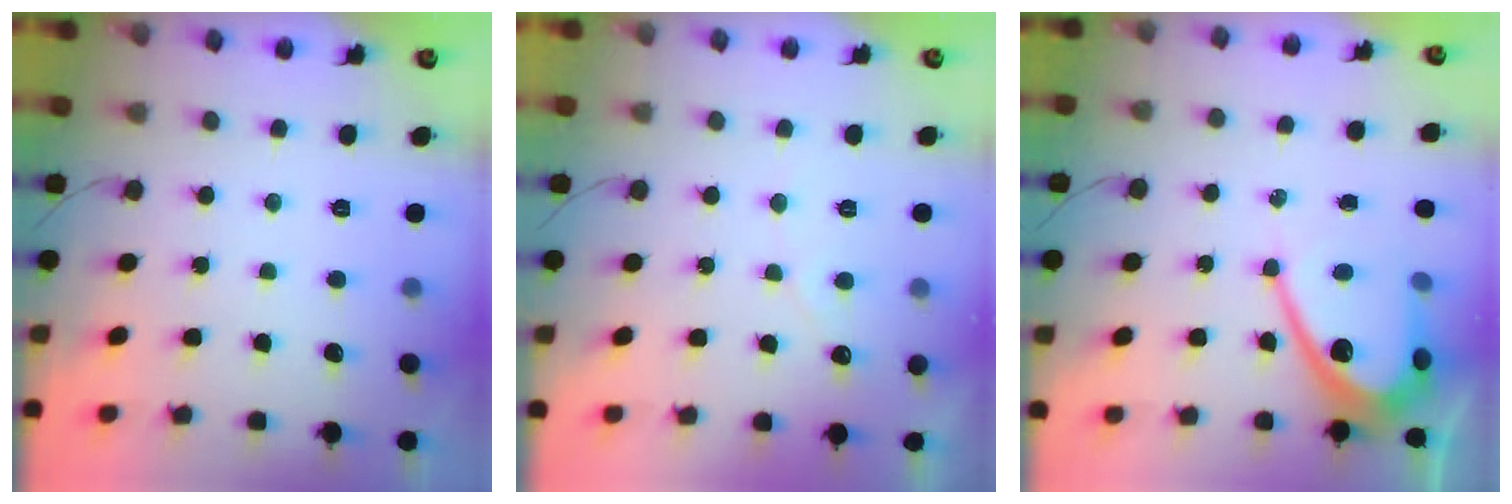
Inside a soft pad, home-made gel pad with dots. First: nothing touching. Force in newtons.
{"total": 2.7, "press": 2.7, "slide": 0.0}
{"total": 10.8, "press": 10.8, "slide": 1.0}